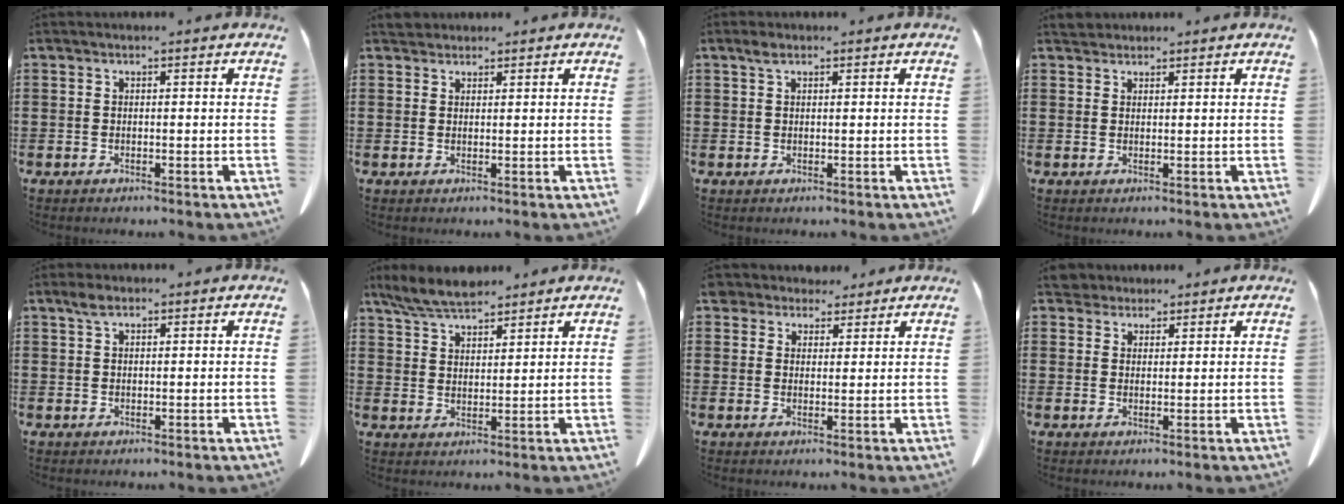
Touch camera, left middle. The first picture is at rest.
{"total": 1.8, "force": [1.7, 0.6, 0.3], "torque": [-0.012, 0.002, 0.035]}
{"total": 1.3, "force": [0.8, 0.6, 0.9], "torque": [-0.022, 0.001, 0.015]}
{"total": 1.7, "force": [1.5, 0.5, 0.3], "torque": [-0.012, 0.001, 0.032]}
{"total": 1.7, "force": [1.0, 0.8, 1.1], "torque": [-0.027, 0.002, 0.020]}
{"total": 6.1, "force": [5.5, 1.3, 2.4], "torque": [-0.064, -0.013, 0.104]}
{"total": 4.2, "force": [3.7, 1.8, 0.6], "torque": [-0.019, -0.004, 0.071]}
{"total": 3.2, "force": [2.9, 1.2, 0.4], "torque": [-0.010, -0.004, 0.057]}